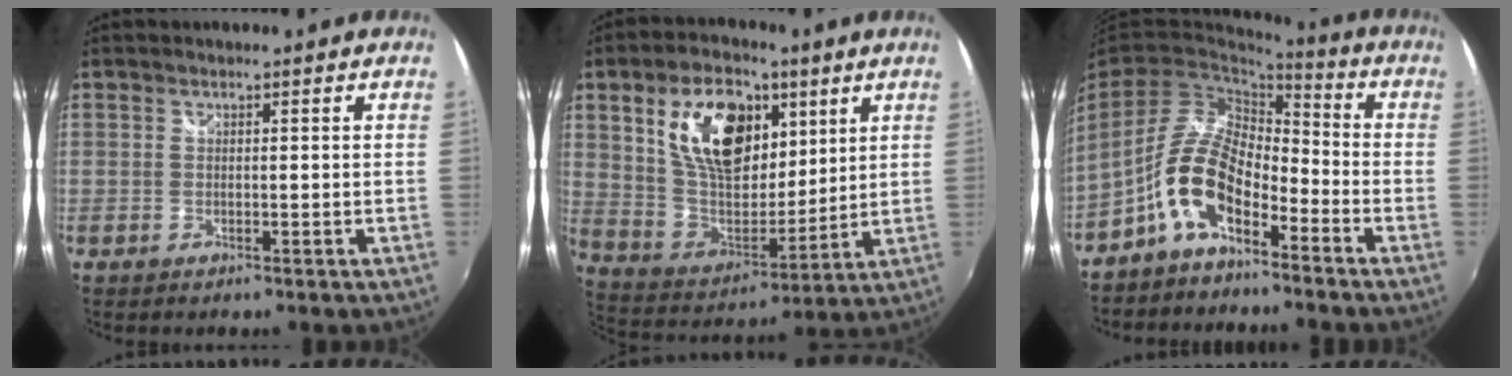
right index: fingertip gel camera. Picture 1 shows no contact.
{"total": 19.2, "force": [7.8, 10.8, 13.9], "torque": [-0.258, 0.012, 0.150]}
{"total": 10.8, "force": [-6.2, 4.8, 7.3], "torque": [-0.148, 0.010, -0.119]}